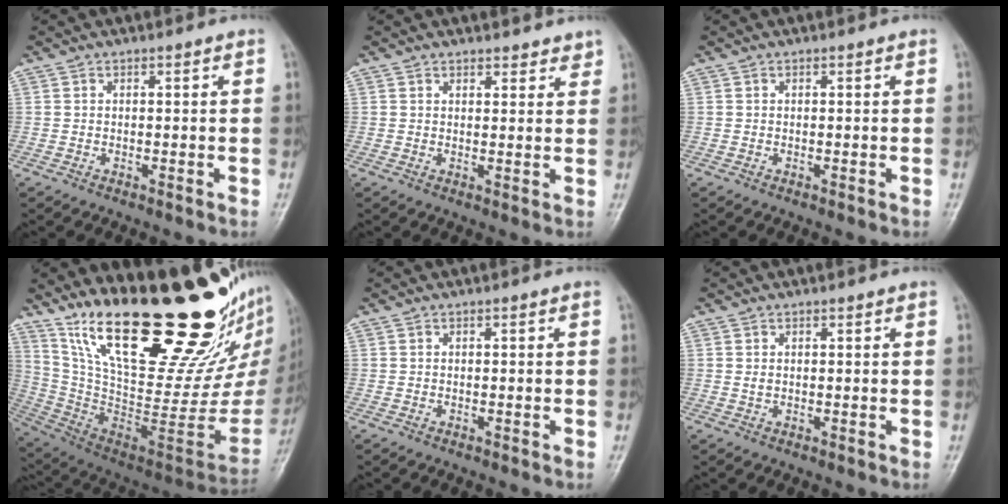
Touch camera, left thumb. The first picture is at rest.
{"total": 3.5, "force": [3.1, 1.5, 0.7], "torque": [0.021, -0.015, 0.033]}
{"total": 0.0}
{"total": 36.5, "force": [23.7, 12.3, 24.8], "torque": [-0.335, -0.109, 0.391]}
{"total": 0.0}
{"total": 0.9, "force": [0.4, 0.6, 0.5], "torque": [-0.004, -0.003, 0.007]}